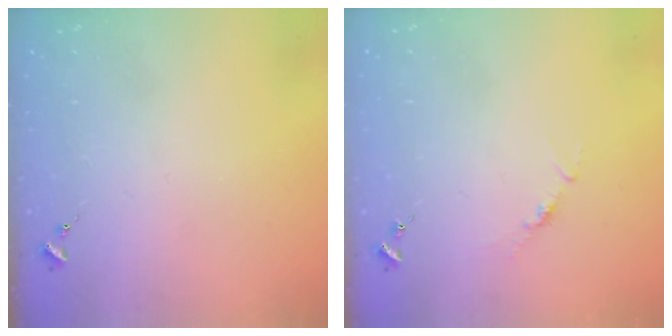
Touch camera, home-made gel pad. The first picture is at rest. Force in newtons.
{"total": 3.4, "press": 3.4, "slide": 0.4}